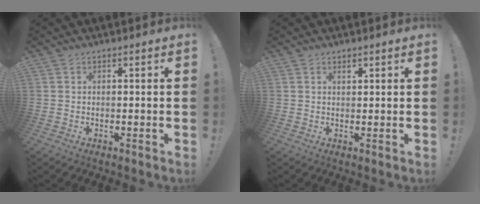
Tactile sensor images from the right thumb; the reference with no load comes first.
{"total": 1.1, "force": [0.9, 0.5, 0.4], "torque": [0.008, -0.007, 0.015]}